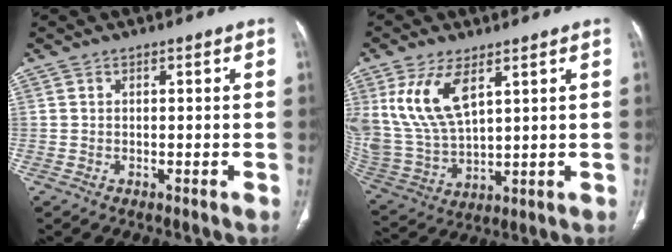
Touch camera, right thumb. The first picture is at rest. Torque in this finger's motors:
{"motor_torque": [0.36, 0.56, 1.38, 0.93, 0.21]}